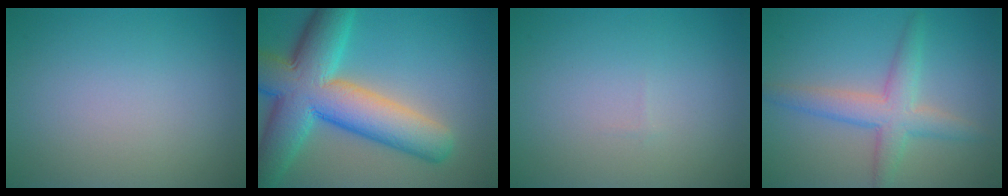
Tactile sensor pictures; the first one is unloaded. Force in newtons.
{"total": 12.0, "press": 12.0, "slide": 0.4}
{"total": 0.0}
{"total": 4.1, "press": 4.1, "slide": 0.1}